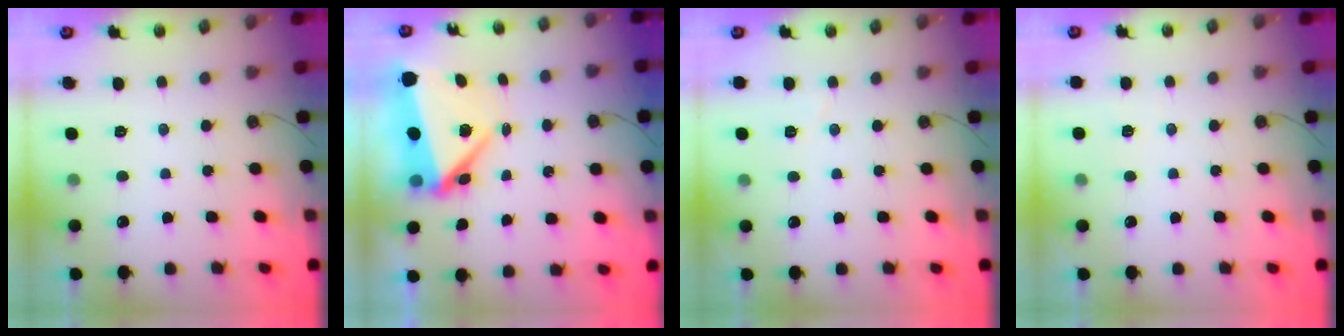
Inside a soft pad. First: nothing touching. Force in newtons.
{"total": 7.8, "press": 7.7, "slide": 1.4}
{"total": 3.4, "press": 3.3, "slide": 0.9}
{"total": 2.4, "press": 2.3, "slide": 0.6}